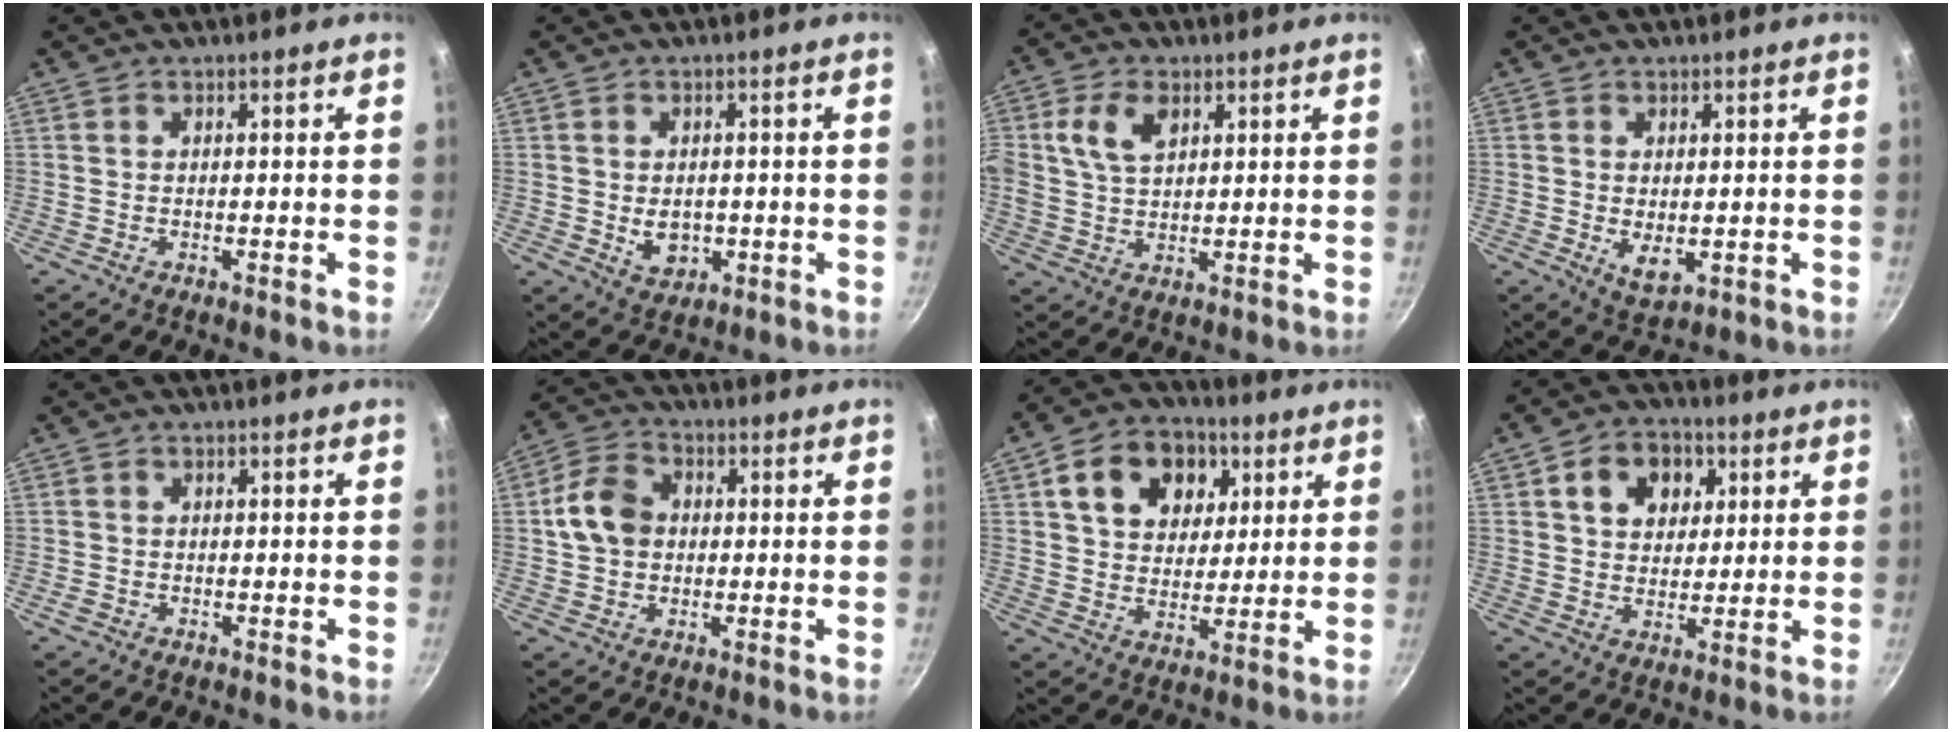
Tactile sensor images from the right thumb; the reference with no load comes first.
{"total": 5.1, "force": [-0.5, 3.8, 3.3], "torque": [-0.035, -0.002, 0.003]}
{"total": 7.8, "force": [2.8, 5.0, 5.3], "torque": [-0.093, -0.002, 0.049]}
{"total": 4.5, "force": [-0.2, 2.5, 3.8], "torque": [-0.060, -0.016, 0.005]}
{"total": 1.3, "force": [-0.7, 1.1, 0.5], "torque": [-0.009, 0.002, -0.010]}
{"total": 8.9, "force": [0.6, 6.9, 5.5], "torque": [-0.085, 0.015, 0.000]}
{"total": 15.0, "force": [5.7, 11.4, 8.0], "torque": [-0.101, -0.003, 0.088]}
{"total": 10.1, "force": [3.7, 7.8, 5.3], "torque": [-0.053, -0.001, 0.053]}